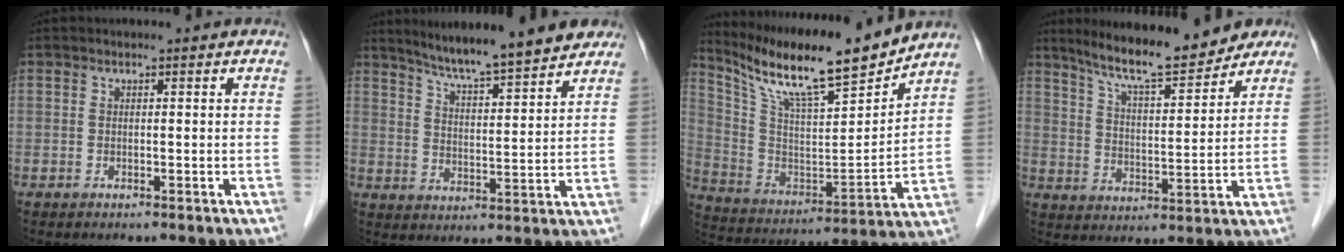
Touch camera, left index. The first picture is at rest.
{"total": 14.3, "force": [12.5, 1.1, 6.9], "torque": [-0.101, 0.007, 0.181]}
{"total": 18.1, "force": [15.6, 1.0, 9.1], "torque": [-0.175, -0.008, 0.271]}
{"total": 13.1, "force": [11.4, 2.3, 6.1], "torque": [-0.099, 0.008, 0.177]}